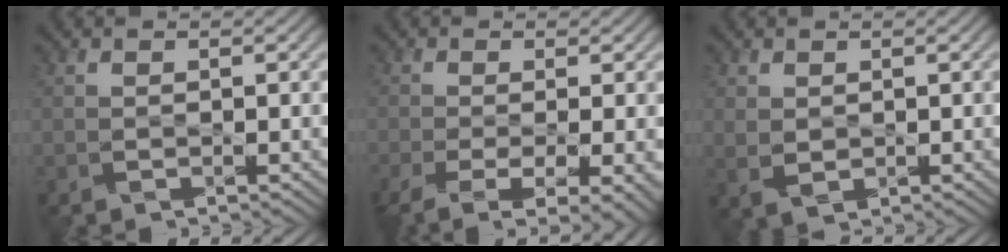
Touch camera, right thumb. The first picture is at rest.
{"total": 8.8, "force": [-4.3, 2.9, 7.1], "torque": [-0.139, -0.025, -0.065]}
{"total": 1.9, "force": [0.7, 1.3, 1.2], "torque": [-0.031, -0.005, 0.019]}